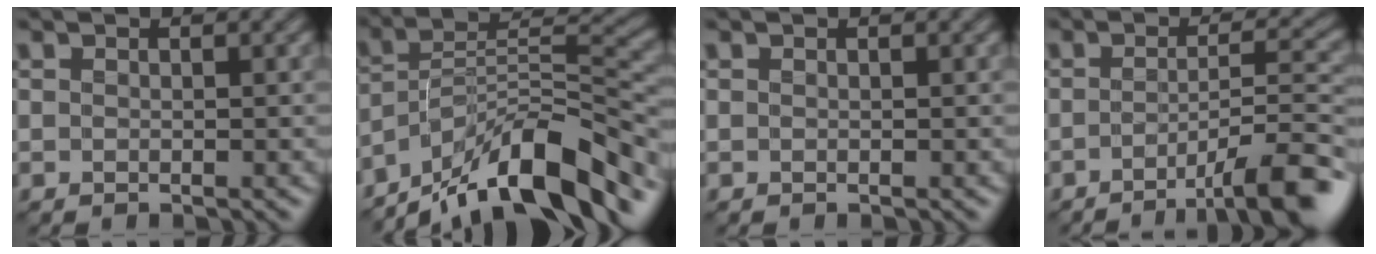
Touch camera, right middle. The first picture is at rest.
{"total": 12.5, "force": [-9.7, 3.2, 7.3], "torque": [-0.112, 0.023, -0.176]}
{"total": 0.0}
{"total": 8.1, "force": [-4.5, 1.6, 6.6], "torque": [-0.077, 0.007, -0.073]}